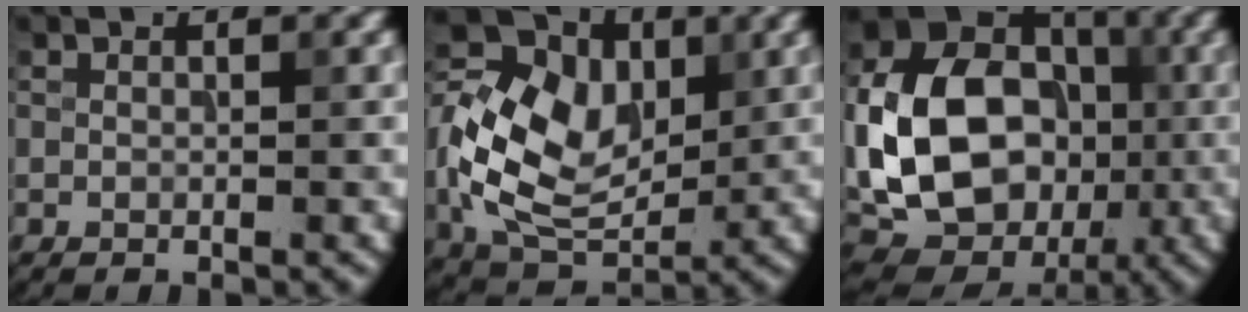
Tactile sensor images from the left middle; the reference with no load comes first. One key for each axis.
{"total": 12.3, "fx": 0.4, "fy": 8.9, "fz": 8.4, "tx": -0.176, "ty": 0.015, "tz": 0.013}
{"total": 14.5, "fx": -1.2, "fy": 11.3, "fz": 9.0, "tx": -0.187, "ty": 0.001, "tz": -0.013}